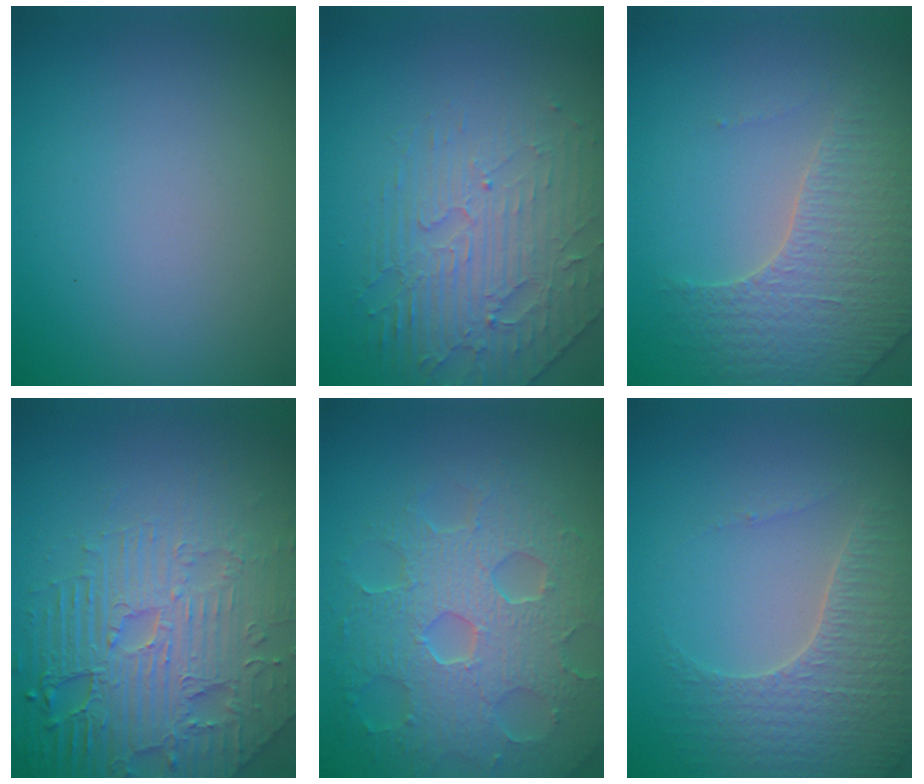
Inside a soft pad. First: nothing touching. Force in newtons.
{"total": 4.1, "press": 3.7, "slide": 1.8}
{"total": 3.7, "press": 3.6, "slide": 1.0}
{"total": 7.1, "press": 5.8, "slide": 4.1}
{"total": 8.3, "press": 5.9, "slide": 5.9}
{"total": 3.8, "press": 3.7, "slide": 0.9}